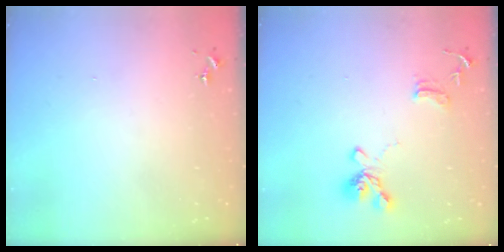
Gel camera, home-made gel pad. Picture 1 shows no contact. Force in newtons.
{"total": 14.7, "press": 14.6, "slide": 1.5}